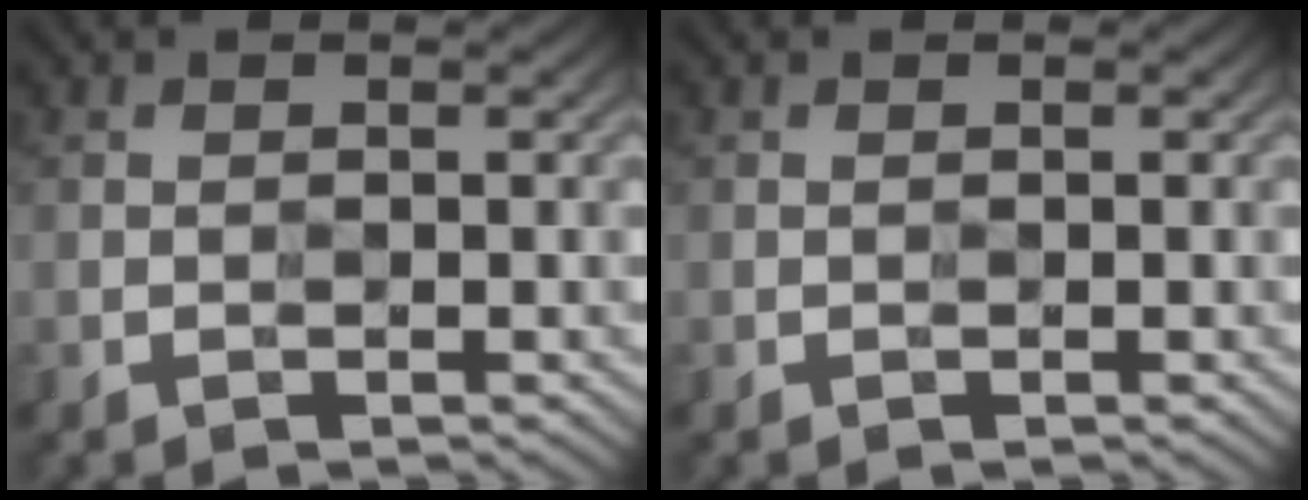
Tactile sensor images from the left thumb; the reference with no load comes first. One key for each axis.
{"total": 0.0}